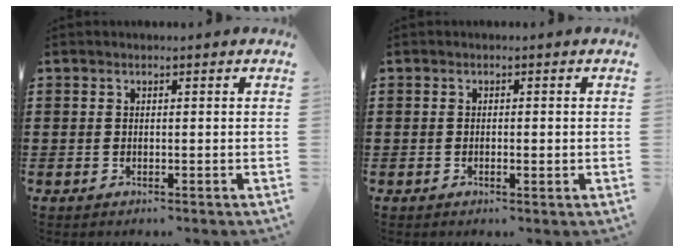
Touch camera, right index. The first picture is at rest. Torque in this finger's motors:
{"motor_torque": [-0.38, 0.46, -0.05, -0.01]}